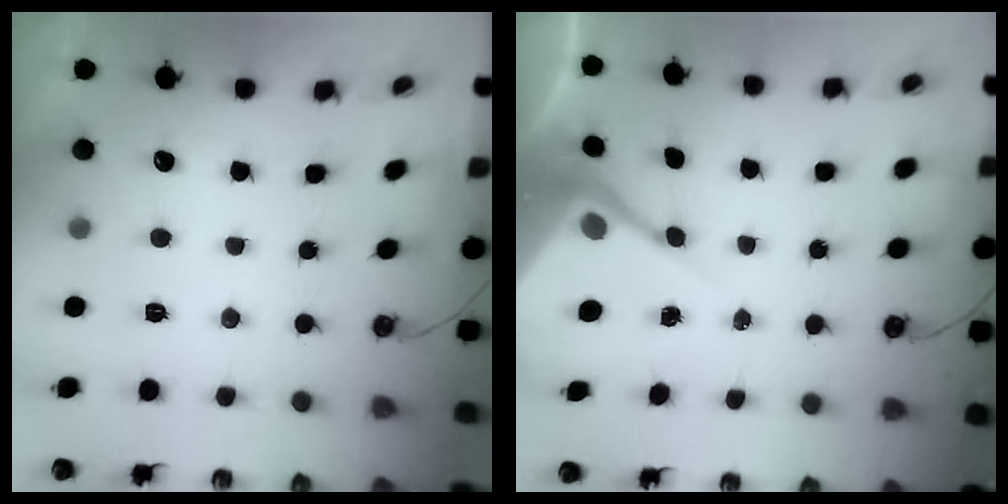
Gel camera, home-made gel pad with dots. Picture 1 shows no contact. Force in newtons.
{"total": 6.4, "press": 6.4, "slide": 0.4}